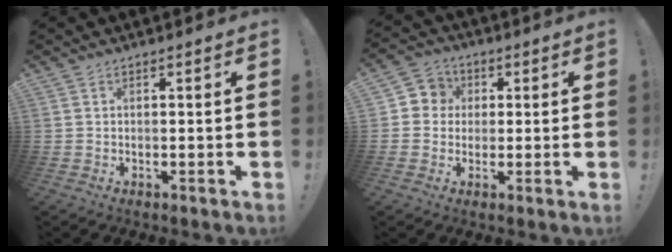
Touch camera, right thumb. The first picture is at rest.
{"total": 6.0, "force": [-0.1, 5.9, 1.3], "torque": [-0.022, 0.012, 0.002]}